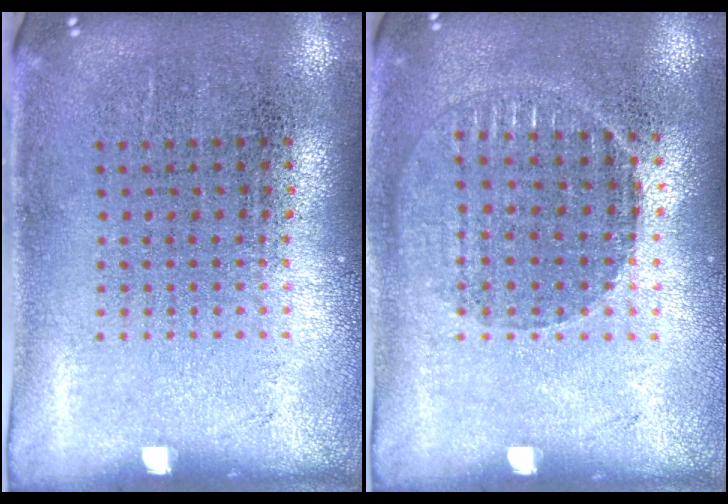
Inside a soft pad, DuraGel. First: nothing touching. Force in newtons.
{"total": 1.0, "press": 1.0, "slide": 0.1}